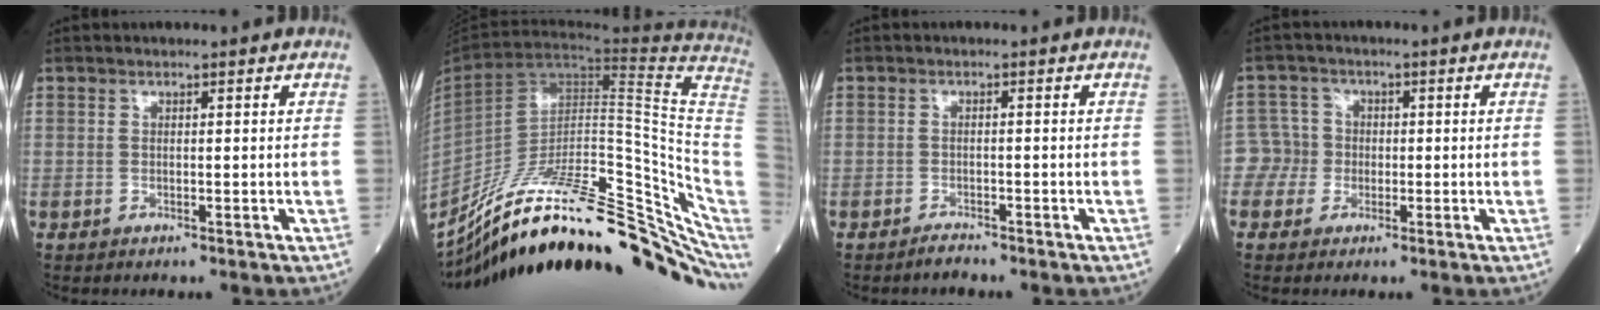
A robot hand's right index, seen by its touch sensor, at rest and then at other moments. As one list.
[{"total": 32.5, "force": [-22.7, 7.0, 22.1], "torque": [-0.237, 0.000, -0.334]}, {"total": 1.3, "force": [-1.2, 0.2, 0.2], "torque": [-0.002, 0.000, -0.021]}, {"total": 3.7, "force": [-0.7, 3.6, 0.1], "torque": [0.009, 0.012, -0.019]}]